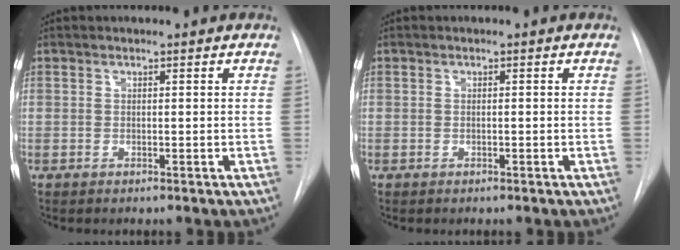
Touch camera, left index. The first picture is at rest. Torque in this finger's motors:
{"motor_torque": [0.26, -0.21, -0.01, 0.00]}